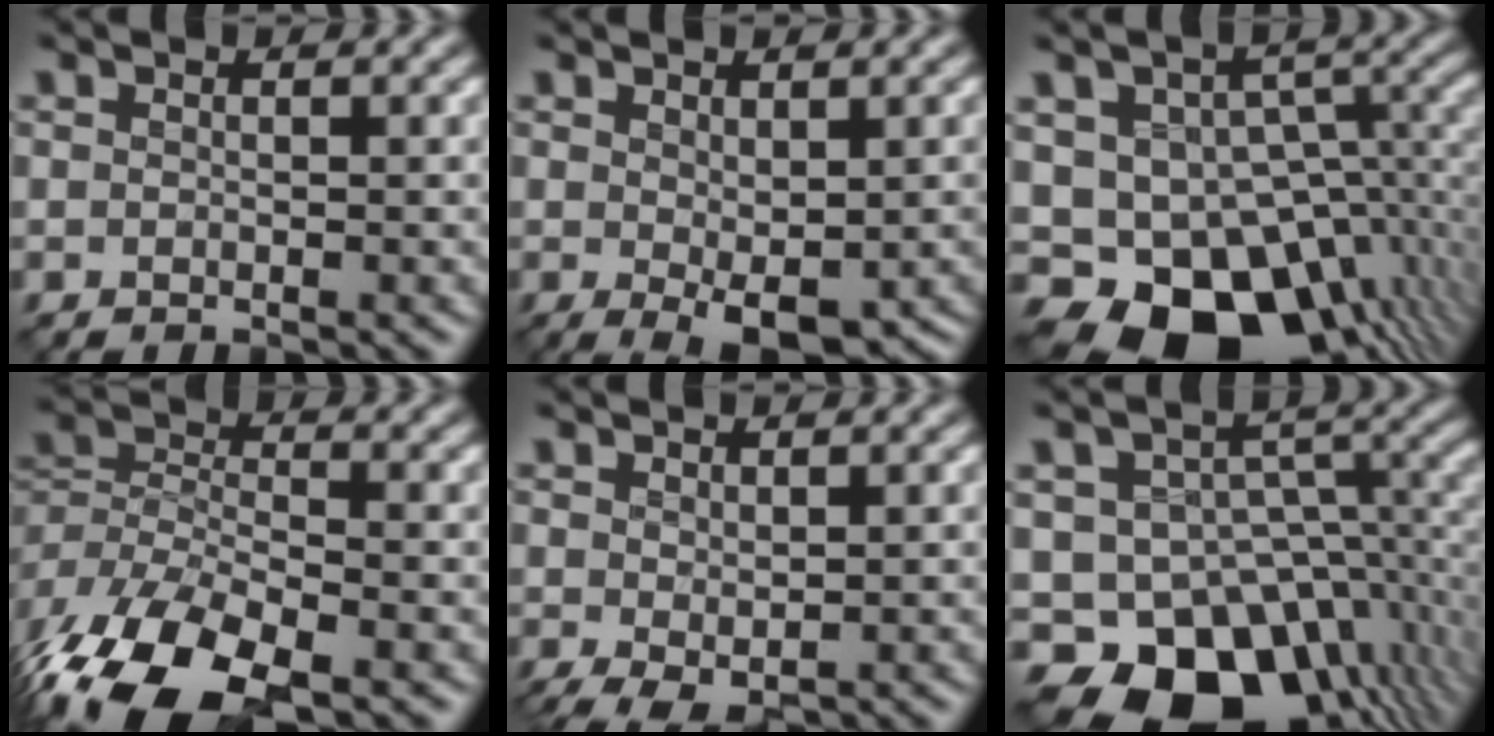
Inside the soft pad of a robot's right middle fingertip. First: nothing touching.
{"total": 3.7, "force": [-0.6, 1.7, 3.2], "torque": [-0.054, -0.009, -0.002]}
{"total": 13.3, "force": [-4.8, 9.1, 8.5], "torque": [-0.139, -0.027, -0.064]}
{"total": 13.1, "force": [-8.1, 5.9, 8.4], "torque": [-0.179, -0.025, -0.140]}
{"total": 2.5, "force": [-0.3, 1.4, 2.0], "torque": [-0.046, -0.007, -0.001]}
{"total": 13.0, "force": [-6.0, 8.8, 7.5], "torque": [-0.127, -0.019, -0.086]}